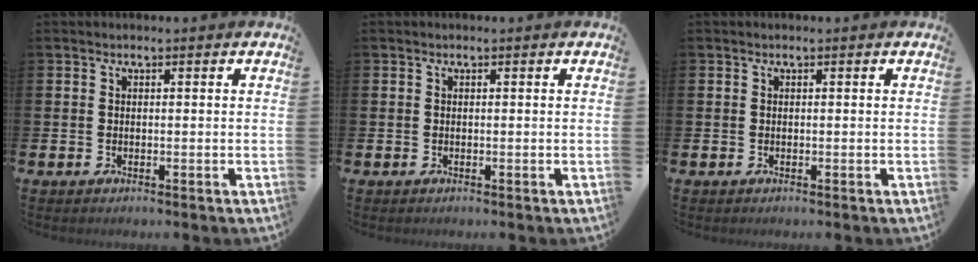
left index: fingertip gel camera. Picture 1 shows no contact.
{"total": 0.0}
{"total": 0.0}